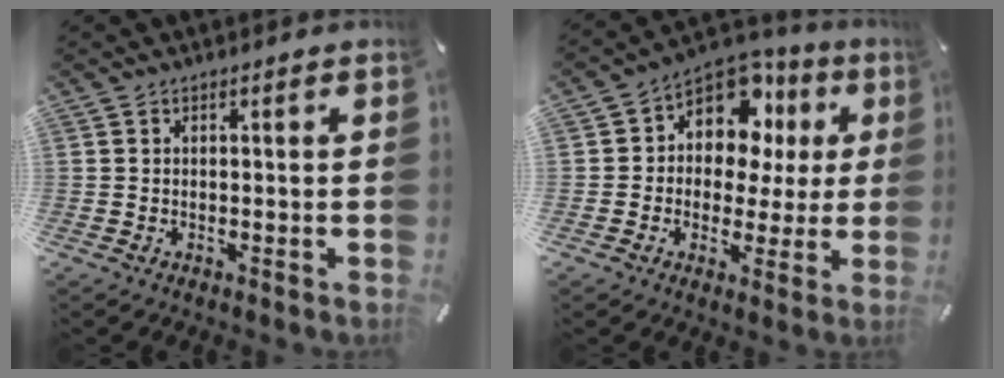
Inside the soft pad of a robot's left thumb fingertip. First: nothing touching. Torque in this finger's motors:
{"motor_torque": [0.44, 0.56, 0.54, 0.33, 0.09]}